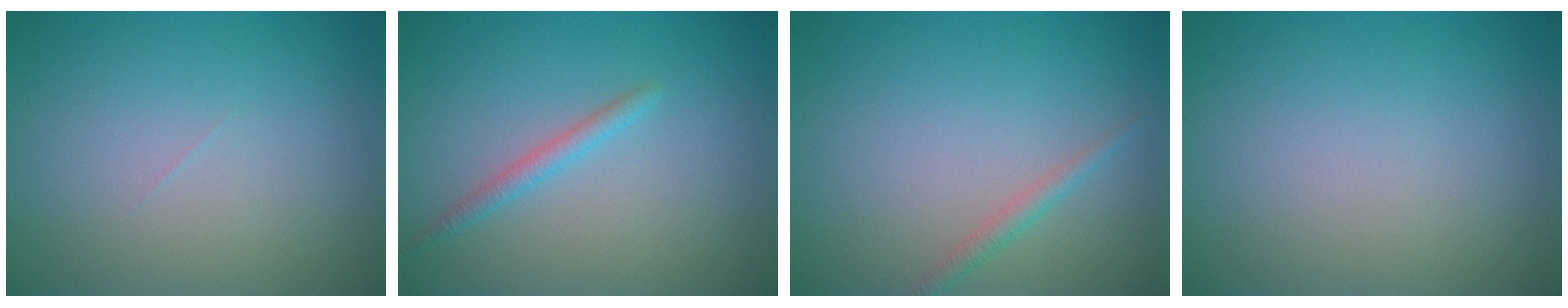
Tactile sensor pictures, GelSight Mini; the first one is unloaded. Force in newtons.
{"total": 1.4, "press": 1.4, "slide": 0.1}
{"total": 1.2, "press": 1.2, "slide": 0.1}
{"total": 0.0}